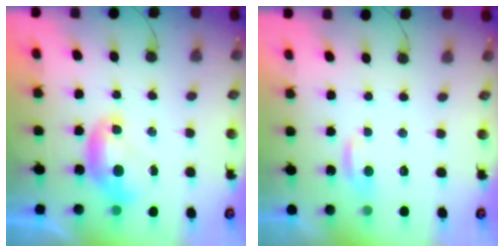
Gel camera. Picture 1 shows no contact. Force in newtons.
{"total": 2.0, "press": 1.9, "slide": 0.4}